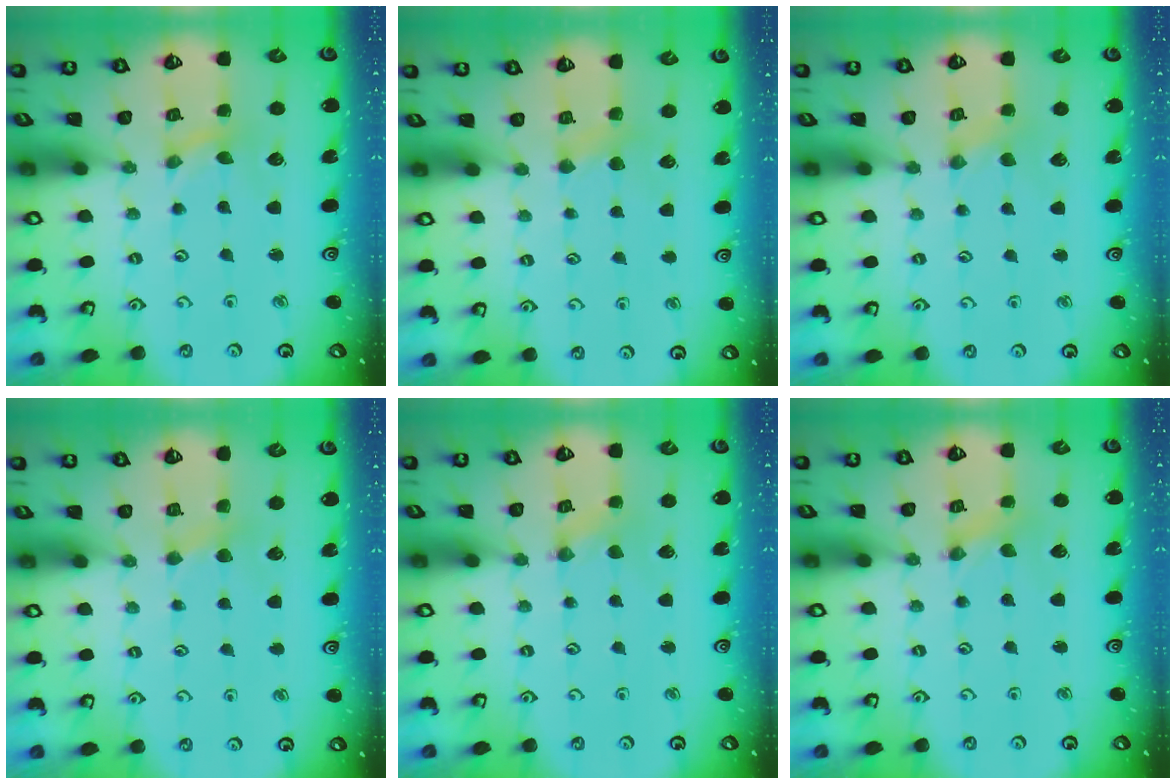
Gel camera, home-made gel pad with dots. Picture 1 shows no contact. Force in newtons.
{"total": 2.9, "press": 2.8, "slide": 0.5}
{"total": 0.0}
{"total": 3.0, "press": 3.0, "slide": 0.5}
{"total": 0.0}
{"total": 0.0}